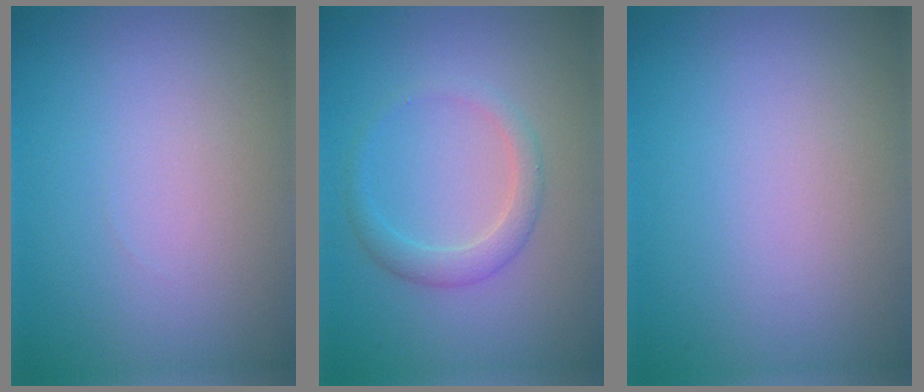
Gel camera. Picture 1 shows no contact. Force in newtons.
{"total": 2.1, "press": 2.1, "slide": 0.1}
{"total": 0.0}